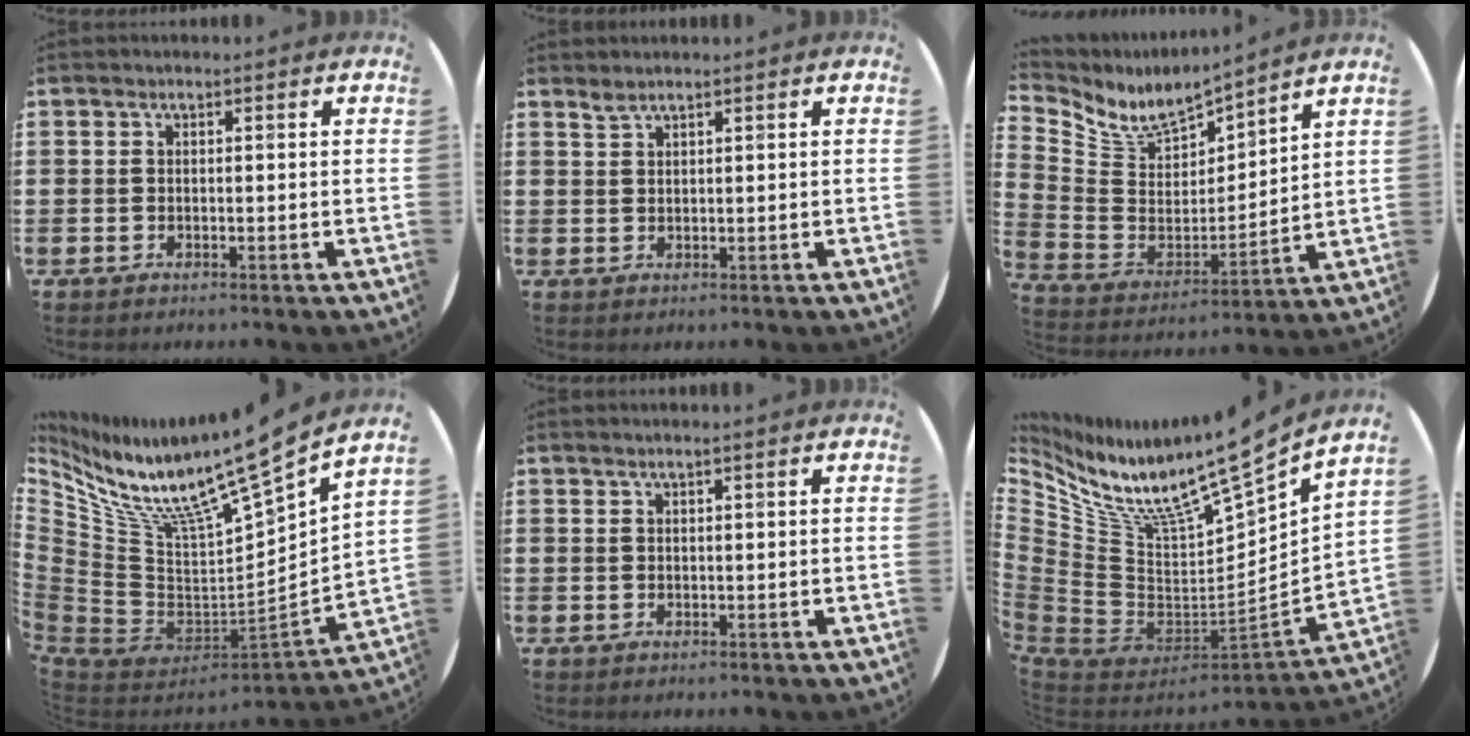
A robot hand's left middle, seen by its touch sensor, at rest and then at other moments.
{"total": 1.1, "force": [1.1, 0.0, 0.2], "torque": [-0.005, 0.000, 0.021]}
{"total": 6.9, "force": [6.3, 2.3, 1.9], "torque": [-0.075, -0.051, 0.110]}
{"total": 12.5, "force": [10.2, 1.6, 7.1], "torque": [-0.166, -0.103, 0.166]}
{"total": 0.6, "force": [0.4, -0.2, 0.4], "torque": [-0.002, -0.001, 0.008]}
{"total": 10.8, "force": [7.8, 2.8, 7.0], "torque": [-0.156, -0.085, 0.123]}